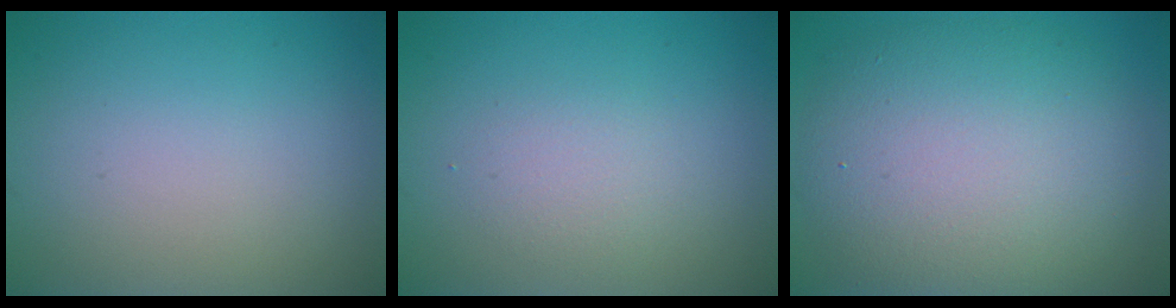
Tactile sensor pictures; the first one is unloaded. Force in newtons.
{"total": 1.7, "press": 1.7, "slide": 0.1}
{"total": 9.8, "press": 9.8, "slide": 0.8}